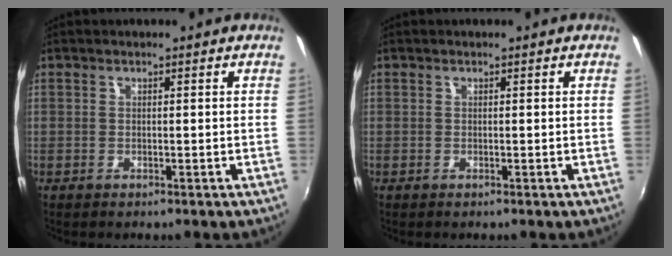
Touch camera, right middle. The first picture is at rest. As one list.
[{"total": 0.0}]